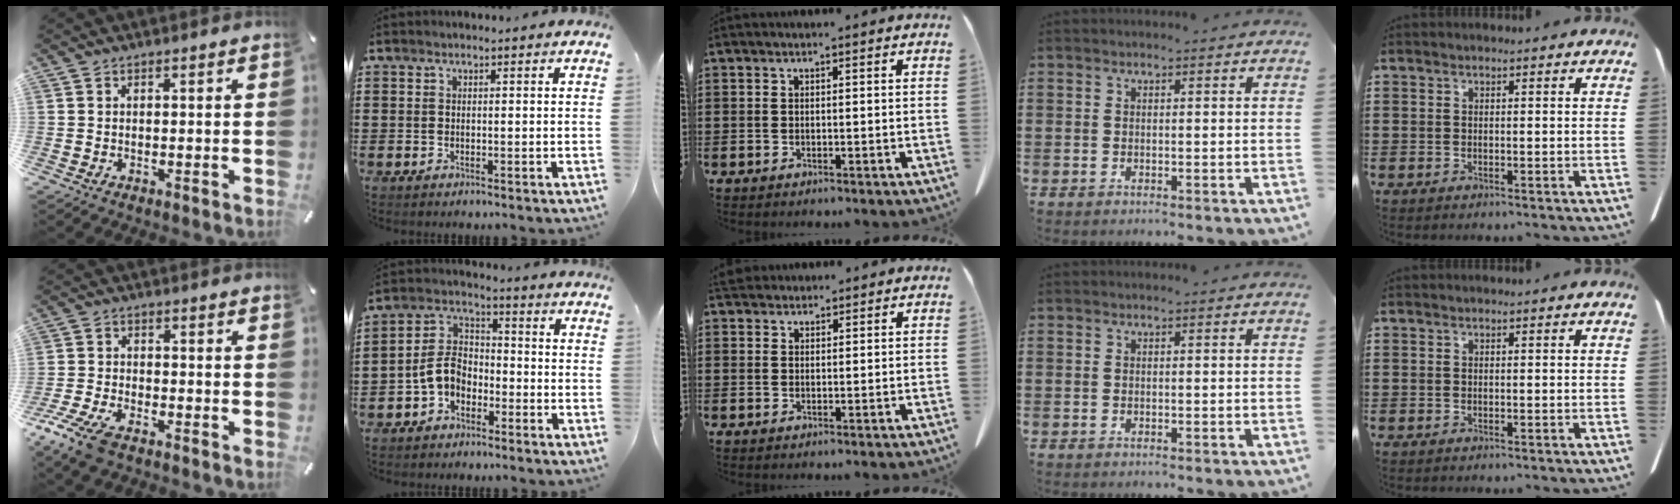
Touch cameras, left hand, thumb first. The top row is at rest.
{"thumb": {"total": 7.8, "force": [-5.5, 3.2, 4.5], "torque": [-0.119, 0.007, -0.110]}, "index": {"total": 6.0, "force": [-2.9, 4.1, 3.4], "torque": [-0.094, 0.009, -0.066]}, "middle": {"total": 2.5, "force": [2.2, 1.0, 0.7], "torque": [-0.021, 0.001, 0.044]}}